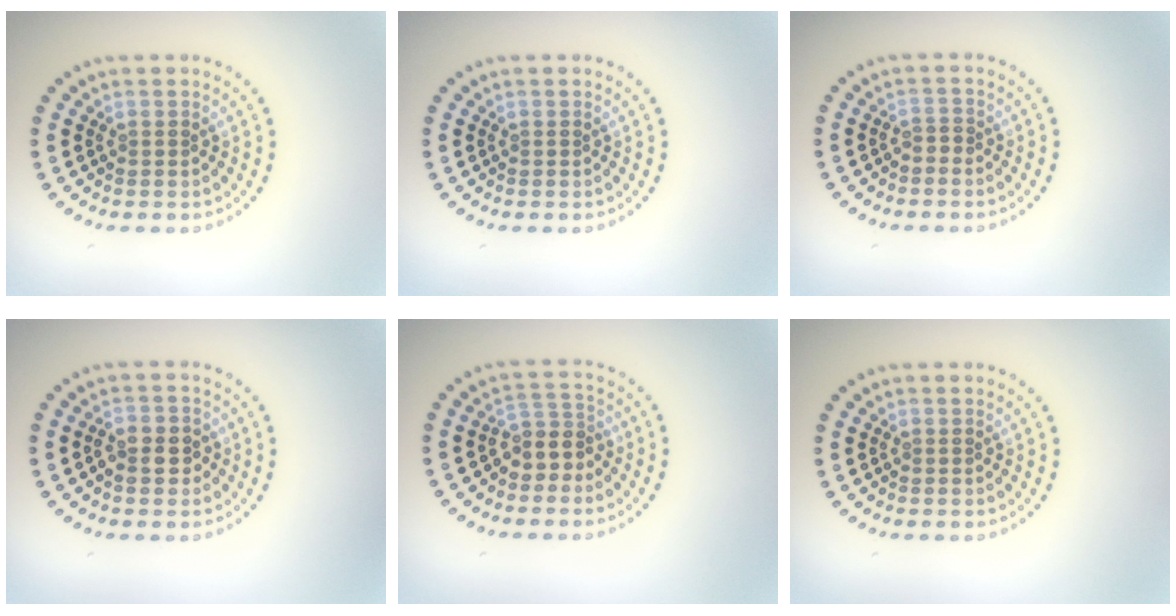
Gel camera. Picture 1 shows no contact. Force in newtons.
{"total": 0.0}
{"total": 0.6, "press": 0.2, "slide": 0.5}
{"total": 2.1, "press": 2.0, "slide": 0.6}
{"total": 2.8, "press": 2.3, "slide": 1.6}
{"total": 0.0}